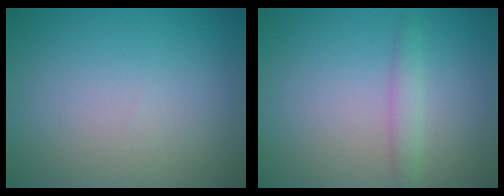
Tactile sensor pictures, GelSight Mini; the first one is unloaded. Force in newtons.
{"total": 1.5, "press": 1.5, "slide": 0.2}